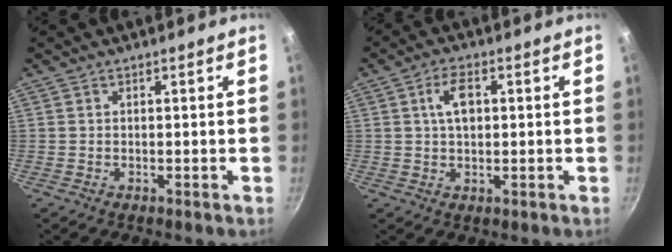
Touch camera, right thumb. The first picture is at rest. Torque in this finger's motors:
{"motor_torque": [-0.03, 1.21, 0.95, 0.29, 0.24]}